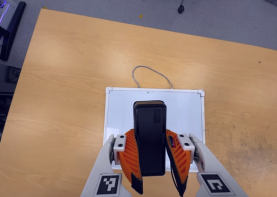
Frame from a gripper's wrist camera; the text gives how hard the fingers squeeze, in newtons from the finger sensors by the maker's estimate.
{"total": 6.6, "left": 5.7, "right": 7.5}